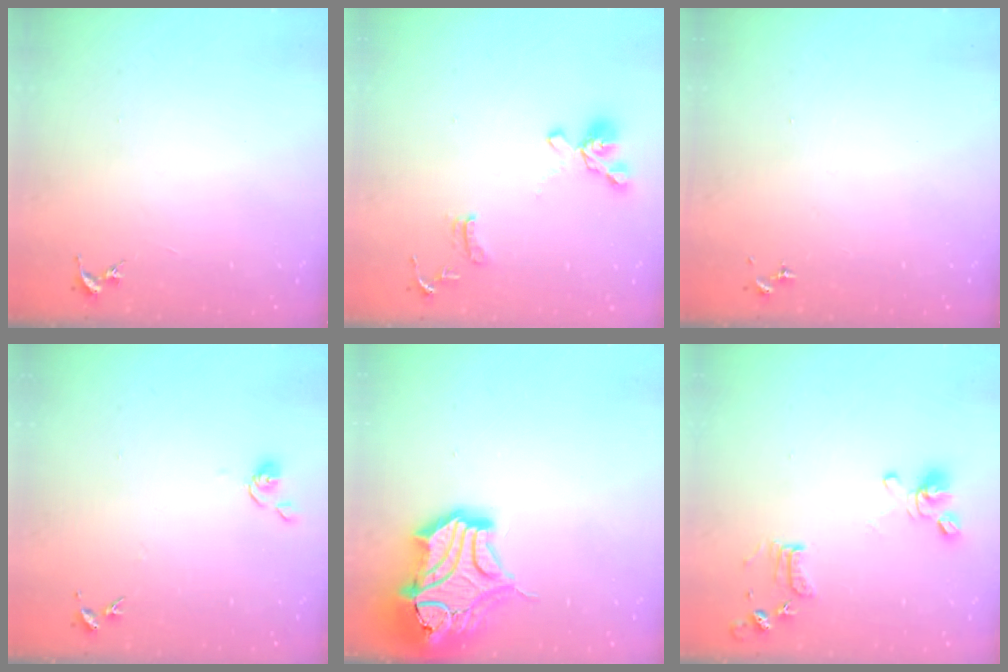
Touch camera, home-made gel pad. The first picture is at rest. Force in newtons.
{"total": 14.7, "press": 14.6, "slide": 1.5}
{"total": 0.0}
{"total": 6.3, "press": 6.3, "slide": 0.5}
{"total": 19.2, "press": 18.9, "slide": 3.2}
{"total": 11.9, "press": 11.8, "slide": 1.3}